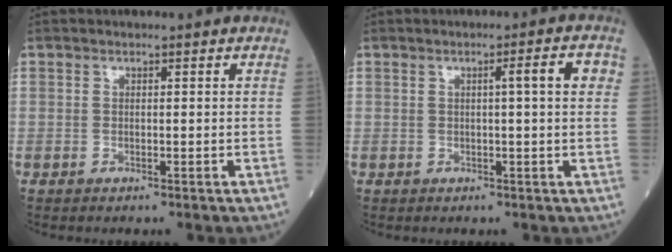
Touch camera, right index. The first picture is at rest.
{"total": 3.9, "force": [0.9, 0.0, 3.8], "torque": [-0.054, 0.011, 0.011]}